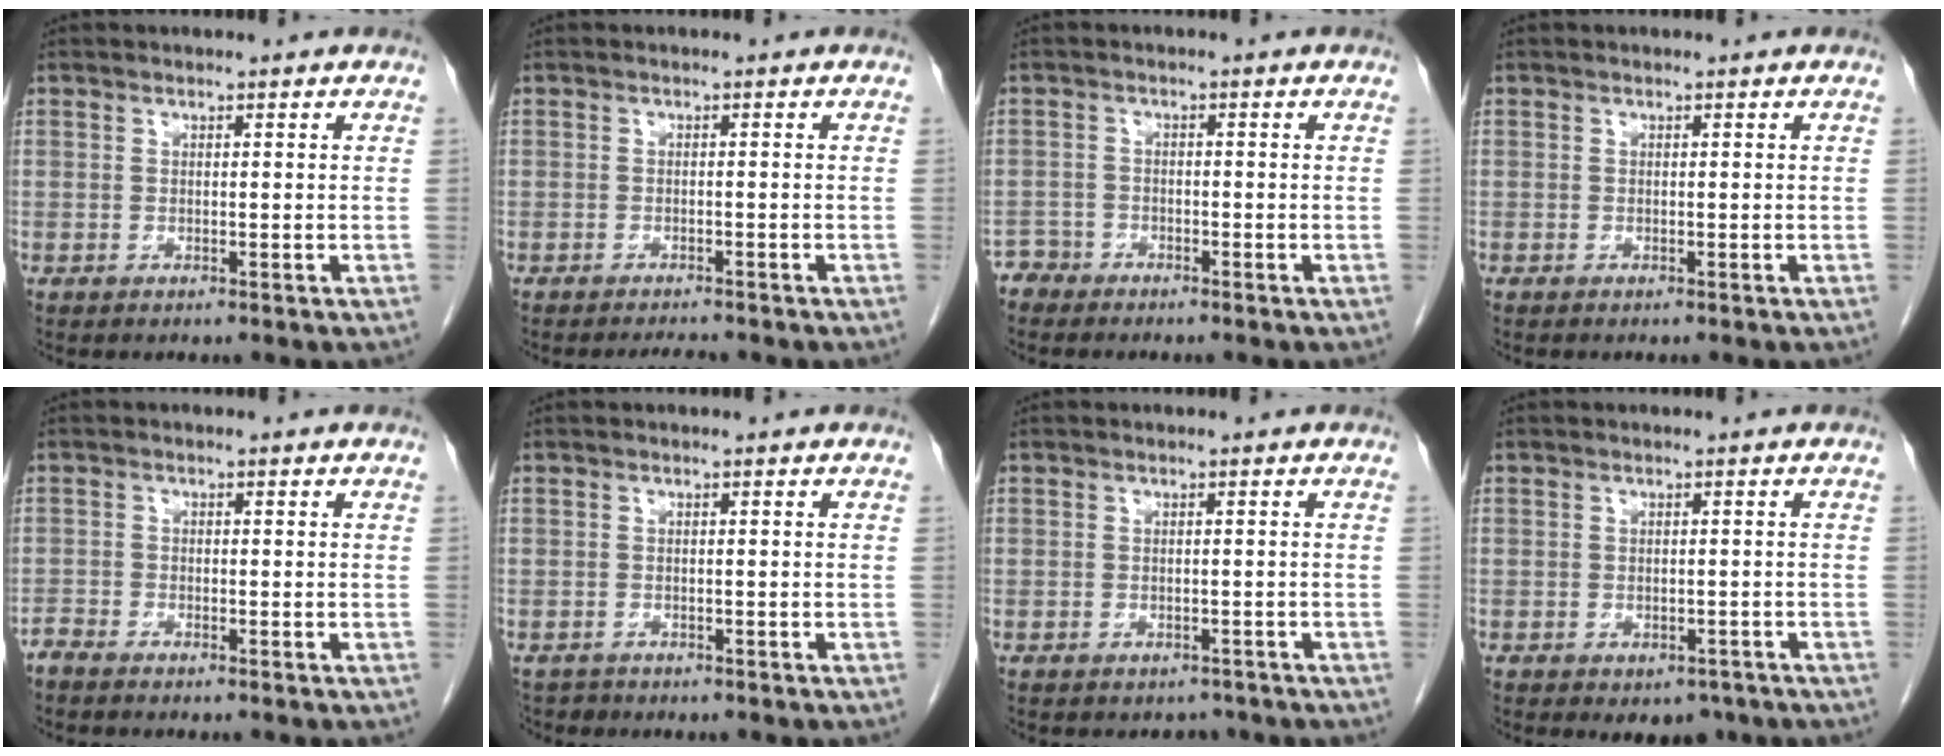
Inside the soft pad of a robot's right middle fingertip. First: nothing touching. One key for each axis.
{"total": 1.9, "fx": -1.9, "fy": 0.1, "fz": 0.5, "tx": -0.010, "ty": -0.006, "tz": -0.026}
{"total": 2.3, "fx": -2.0, "fy": 0.9, "fz": -0.7, "tx": 0.015, "ty": 0.002, "tz": -0.040}
{"total": 0.0}
{"total": 1.4, "fx": -1.4, "fy": 0.1, "fz": 0.2, "tx": -0.003, "ty": -0.003, "tz": -0.026}
{"total": 1.4, "fx": -1.2, "fy": 0.7, "fz": -0.4, "tx": 0.000, "ty": 0.000, "tz": -0.021}
{"total": 2.1, "fx": -1.8, "fy": 1.1, "fz": 0.0, "tx": -0.002, "ty": 0.003, "tz": -0.026}
{"total": 3.6, "fx": -2.5, "fy": 2.2, "fz": 1.4, "tx": -0.004, "ty": 0.002, "tz": -0.026}